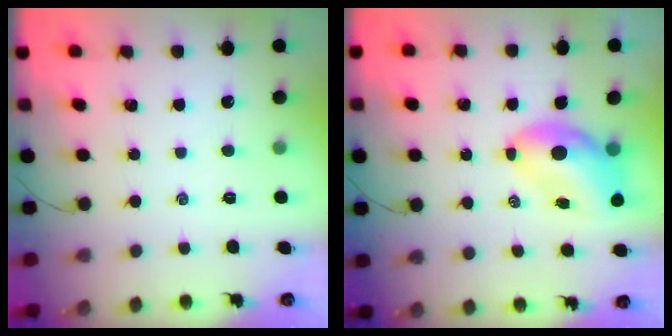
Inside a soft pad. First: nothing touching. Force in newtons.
{"total": 7.2, "press": 6.9, "slide": 2.1}